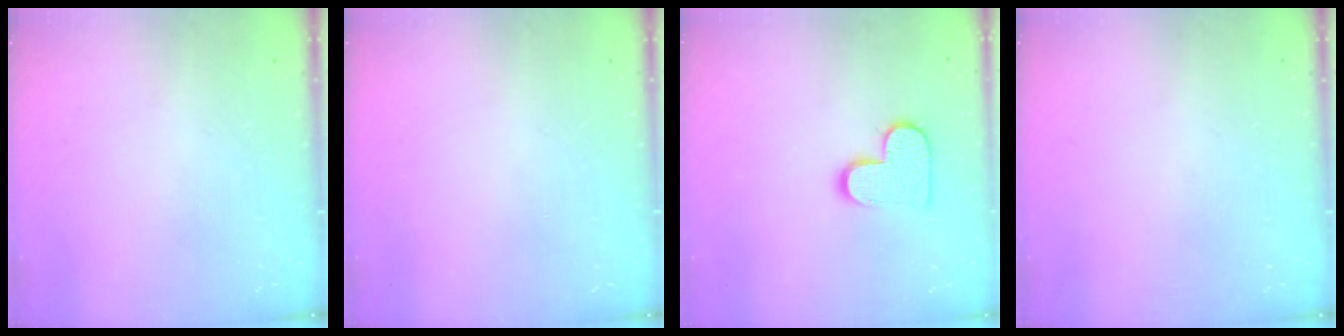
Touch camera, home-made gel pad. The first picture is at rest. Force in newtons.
{"total": 0.0}
{"total": 10.5, "press": 10.5, "slide": 0.5}
{"total": 0.0}